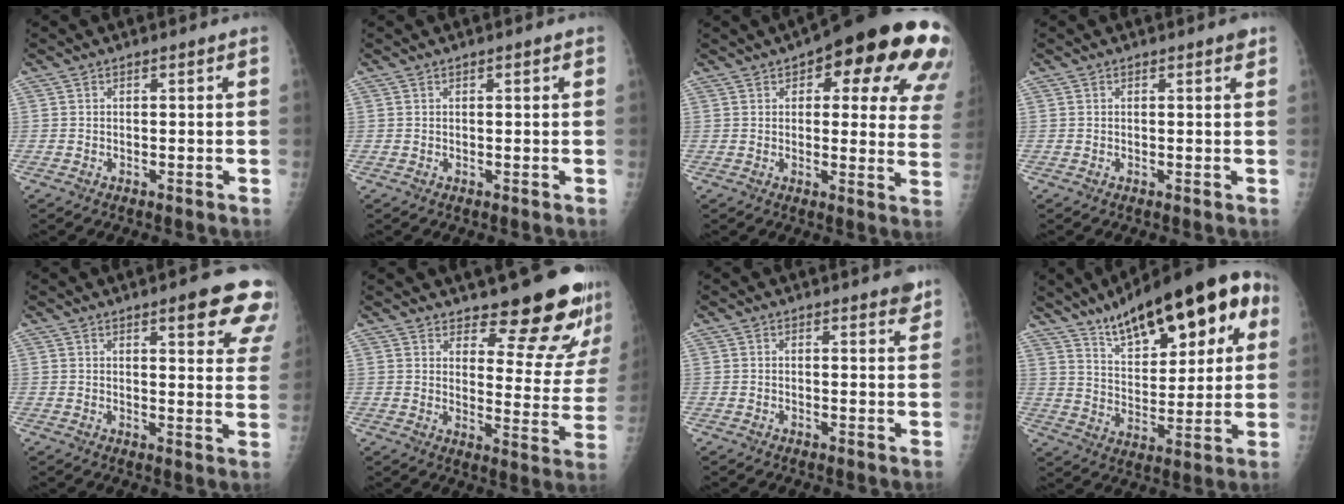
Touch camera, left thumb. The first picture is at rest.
{"total": 1.0, "force": [0.5, 0.2, 0.9], "torque": [-0.015, 0.001, 0.006]}
{"total": 24.1, "force": [12.2, 9.0, 18.7], "torque": [-0.182, -0.011, 0.137]}
{"total": 1.1, "force": [0.7, 0.2, 0.8], "torque": [-0.012, -0.002, 0.008]}
{"total": 13.1, "force": [8.3, 3.4, 9.6], "torque": [-0.082, -0.038, 0.090]}
{"total": 16.0, "force": [13.7, 4.1, 7.3], "torque": [-0.051, -0.120, 0.169]}
{"total": 2.4, "force": [1.8, 0.6, 1.4], "torque": [-0.009, -0.008, 0.020]}
{"total": 24.0, "force": [12.3, 9.5, 18.3], "torque": [-0.236, -0.021, 0.193]}